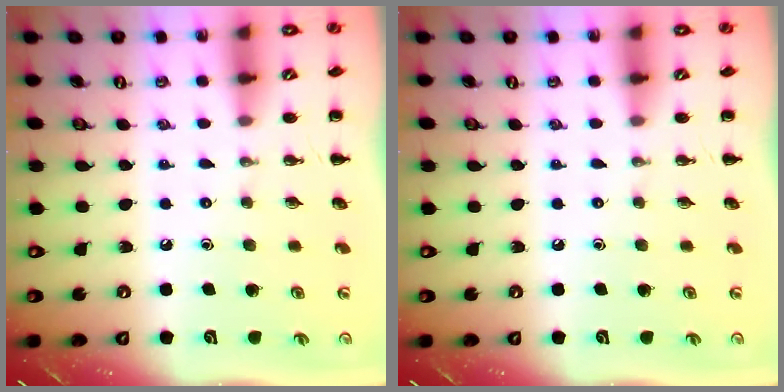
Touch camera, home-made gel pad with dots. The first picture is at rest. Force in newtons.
{"total": 0.0}